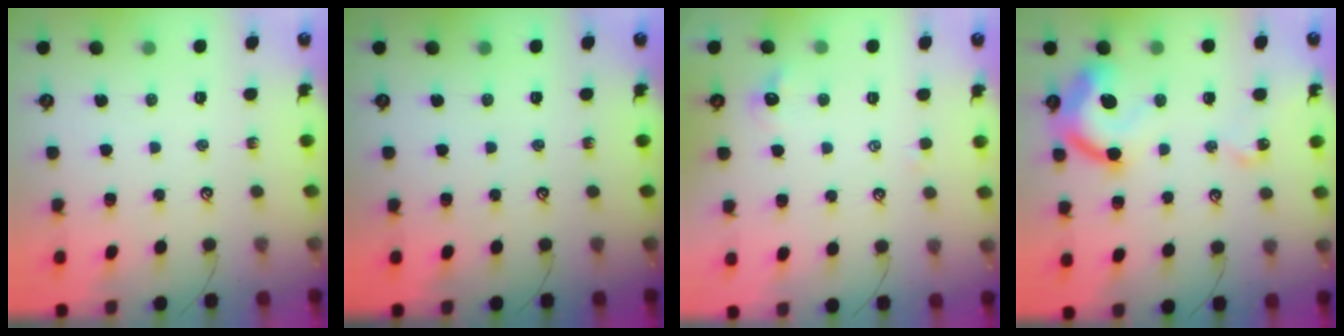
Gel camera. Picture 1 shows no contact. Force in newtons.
{"total": 0.0}
{"total": 0.9, "press": 0.6, "slide": 0.6}
{"total": 13.2, "press": 13.1, "slide": 1.3}